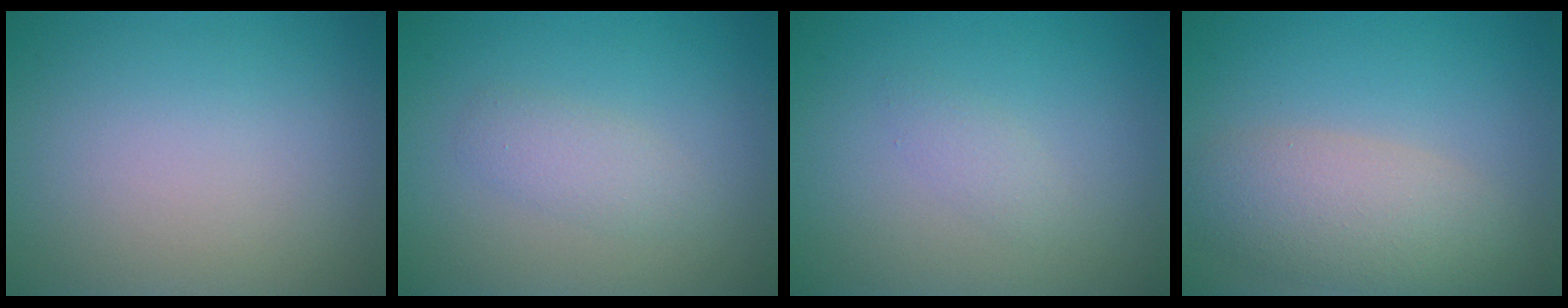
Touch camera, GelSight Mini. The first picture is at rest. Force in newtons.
{"total": 2.4, "press": 2.4, "slide": 0.2}
{"total": 1.1, "press": 1.1, "slide": 0.0}
{"total": 4.9, "press": 4.9, "slide": 0.5}